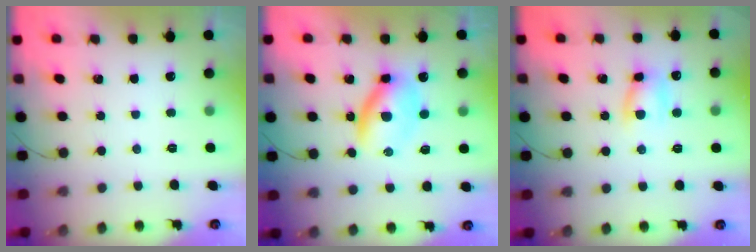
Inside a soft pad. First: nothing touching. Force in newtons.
{"total": 5.9, "press": 5.9, "slide": 0.5}
{"total": 7.1, "press": 7.1, "slide": 0.7}